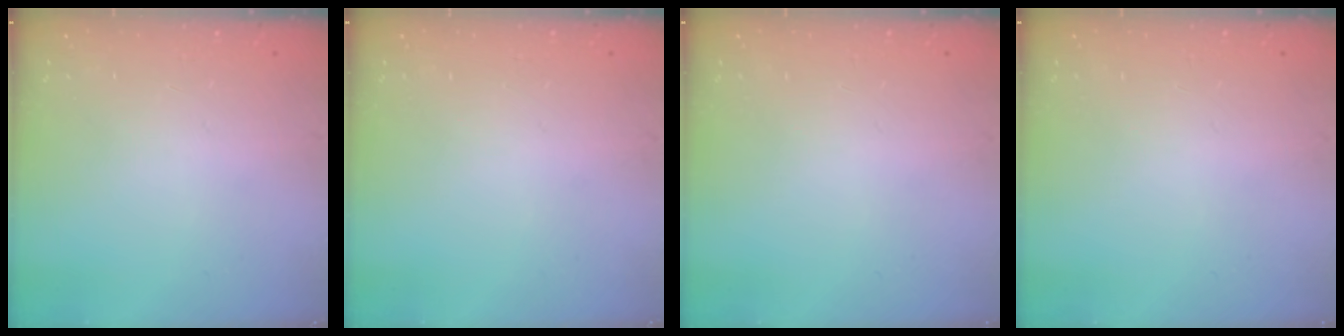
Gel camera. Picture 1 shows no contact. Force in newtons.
{"total": 0.0}
{"total": 0.0}
{"total": 0.0}